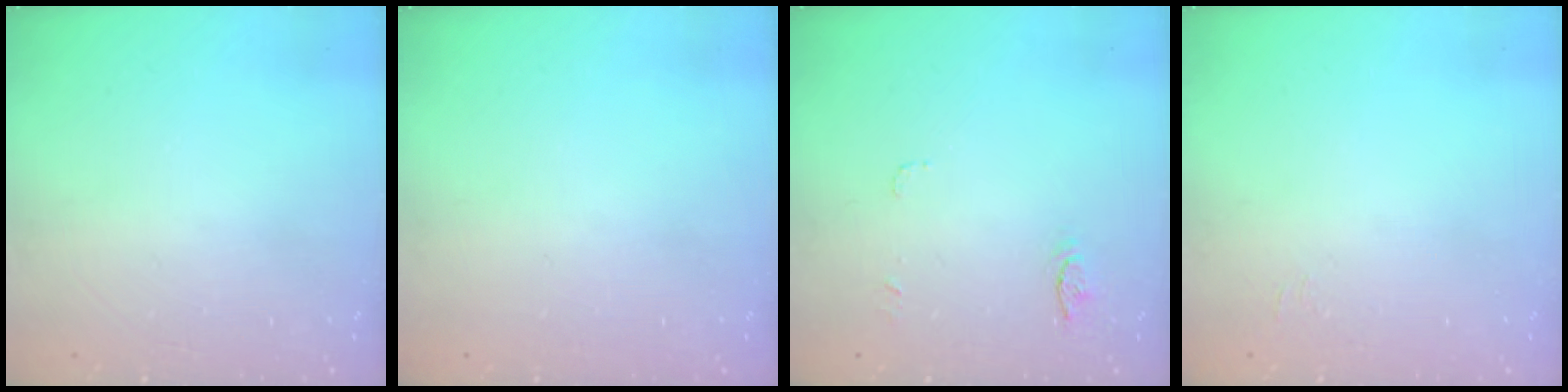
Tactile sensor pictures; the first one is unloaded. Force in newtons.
{"total": 0.0}
{"total": 5.5, "press": 5.4, "slide": 0.4}
{"total": 4.5, "press": 4.4, "slide": 0.9}